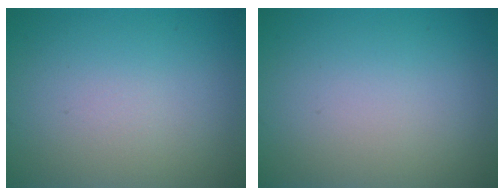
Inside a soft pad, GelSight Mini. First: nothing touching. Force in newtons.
{"total": 0.0}